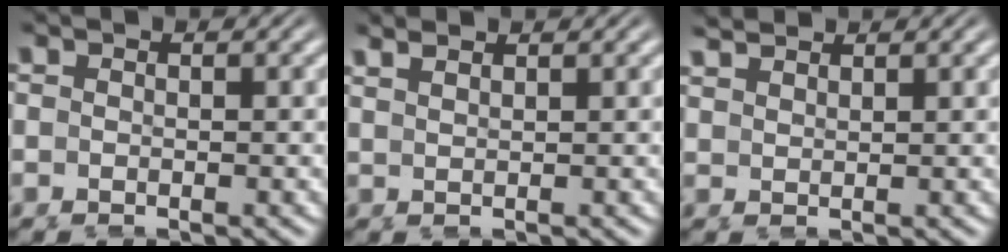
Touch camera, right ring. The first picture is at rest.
{"total": 1.5, "force": [1.4, 0.2, 0.5], "torque": [-0.008, 0.004, 0.026]}
{"total": 1.8, "force": [1.7, 0.3, 0.2], "torque": [0.001, 0.001, 0.036]}